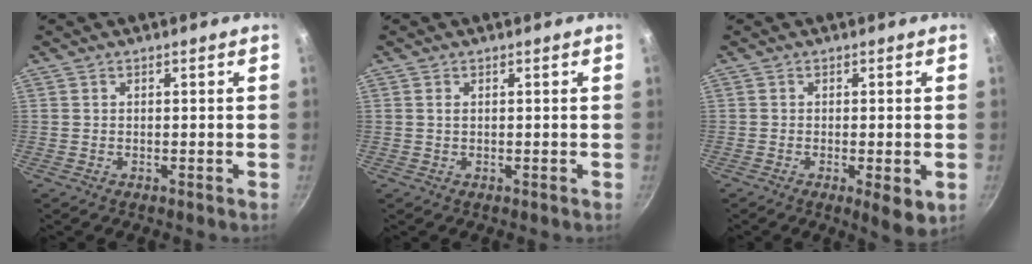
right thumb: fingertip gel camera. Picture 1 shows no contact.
{"total": 1.0, "force": [0.3, 0.6, 0.7], "torque": [-0.013, 0.002, 0.004]}
{"total": 5.6, "force": [-1.6, 1.6, 5.1], "torque": [-0.073, -0.008, -0.018]}